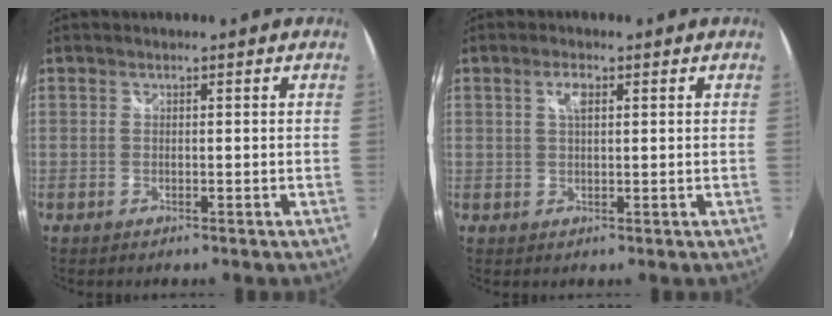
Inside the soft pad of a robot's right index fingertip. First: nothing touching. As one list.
[{"total": 2.6, "force": [0.9, 1.0, 2.2], "torque": [-0.041, 0.005, 0.015]}]